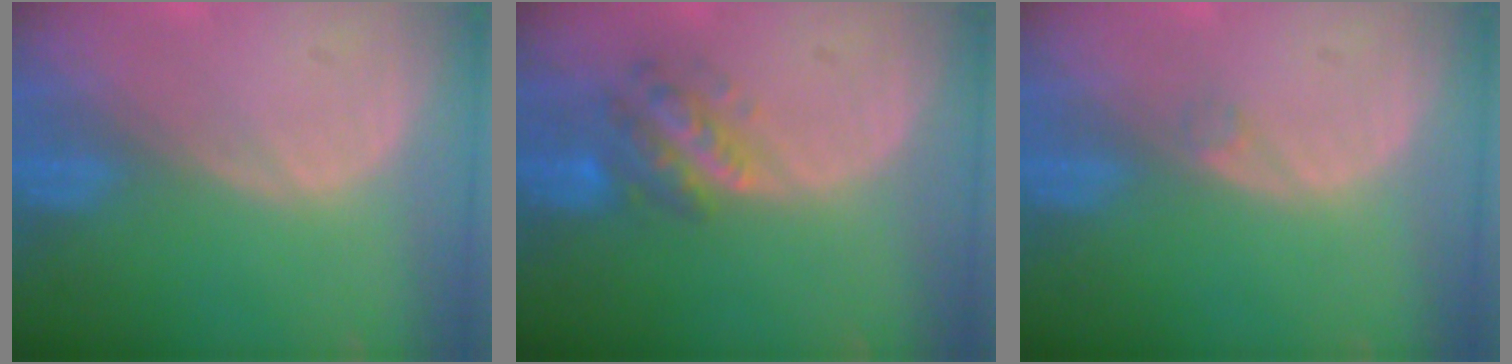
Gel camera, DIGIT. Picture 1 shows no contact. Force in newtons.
{"total": 5.8, "press": 5.6, "slide": 1.4}
{"total": 0.8, "press": 0.8, "slide": 0.1}